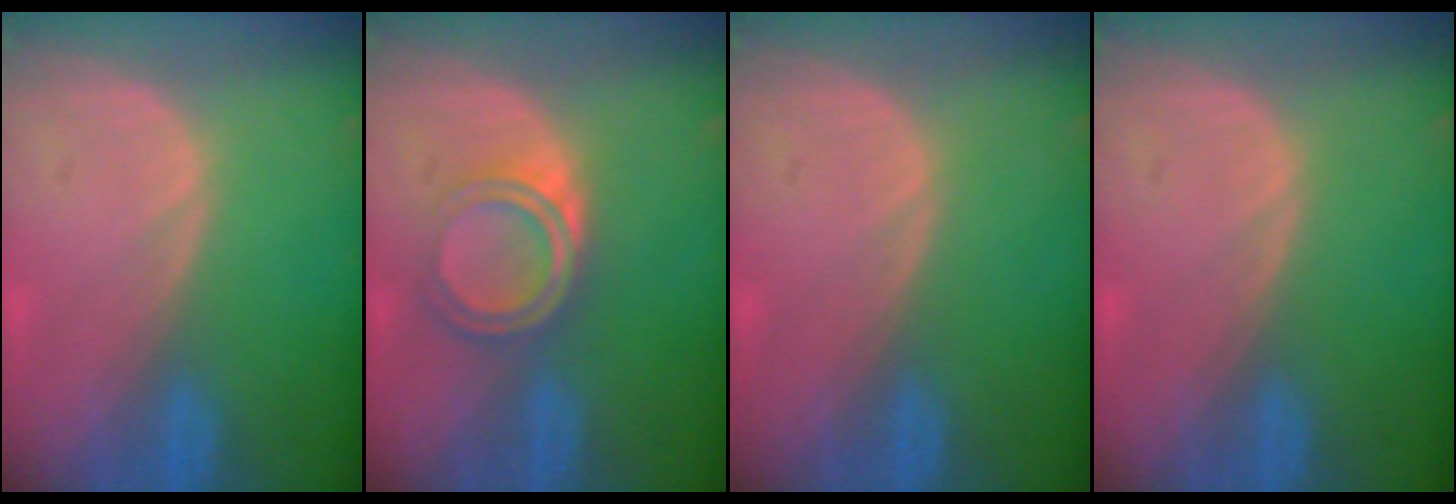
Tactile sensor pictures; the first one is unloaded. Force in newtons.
{"total": 4.7, "press": 4.6, "slide": 0.7}
{"total": 0.0}
{"total": 0.0}